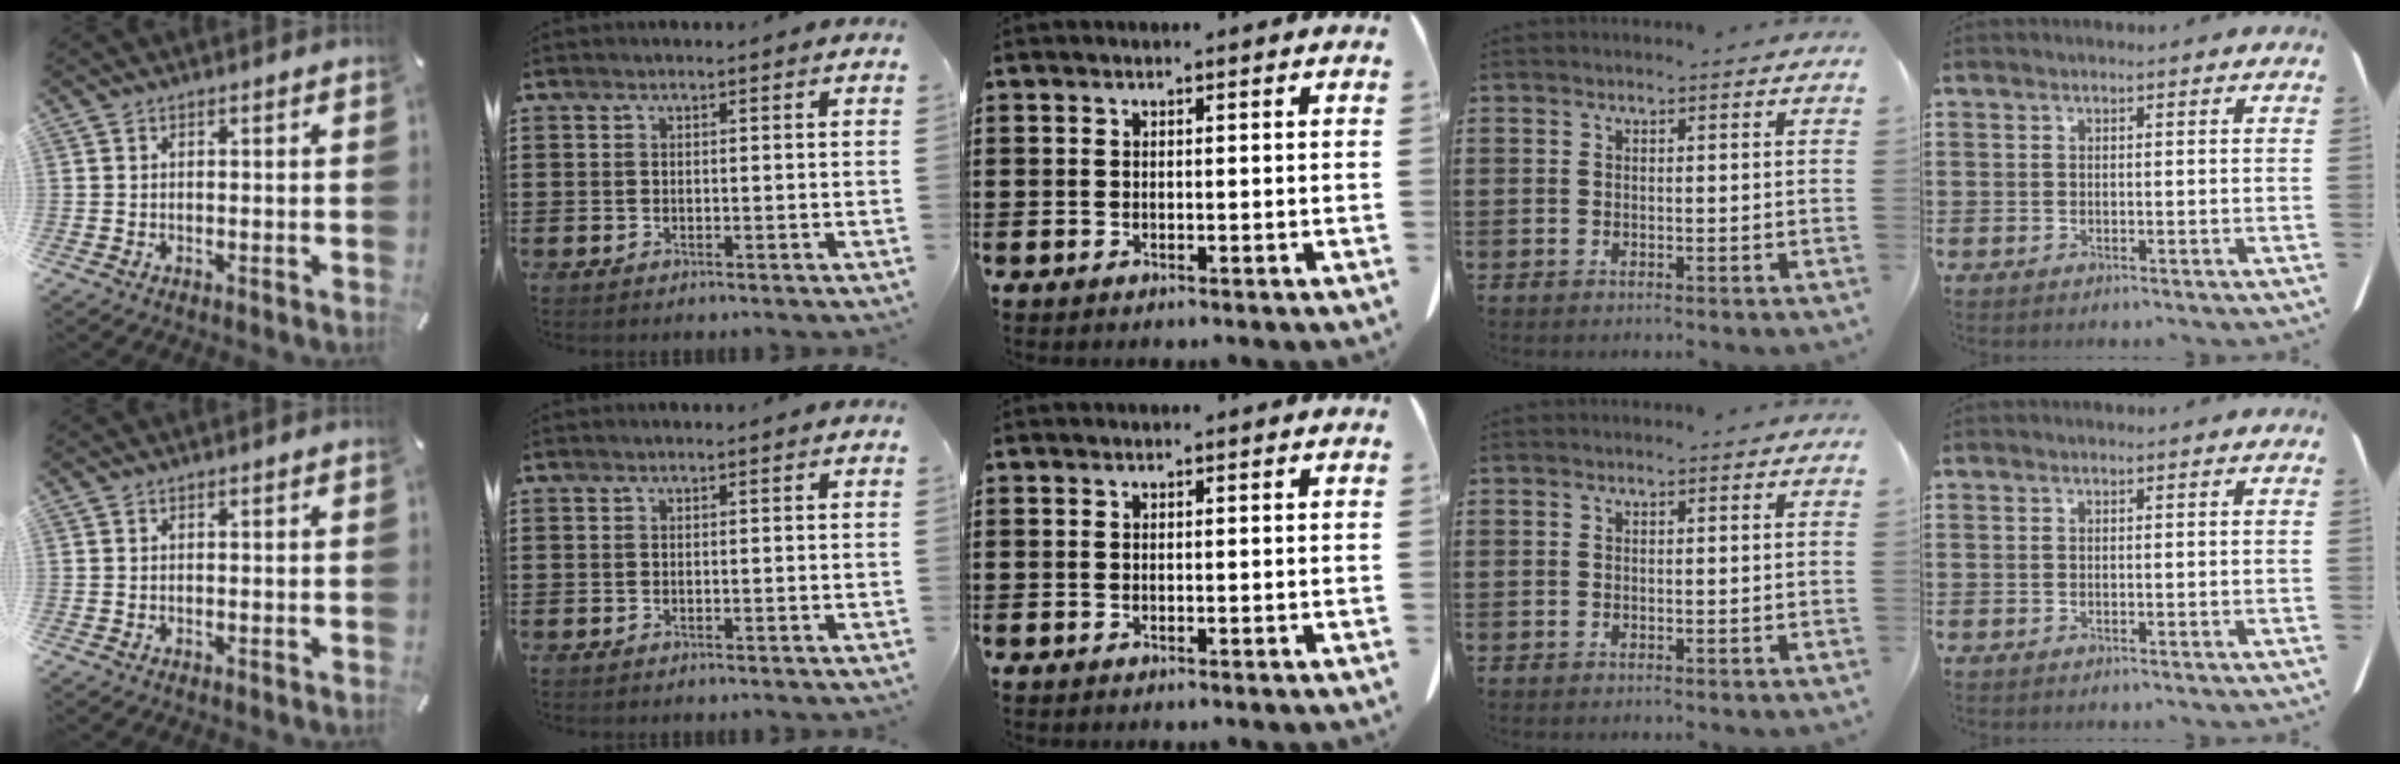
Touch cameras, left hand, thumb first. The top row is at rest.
{}